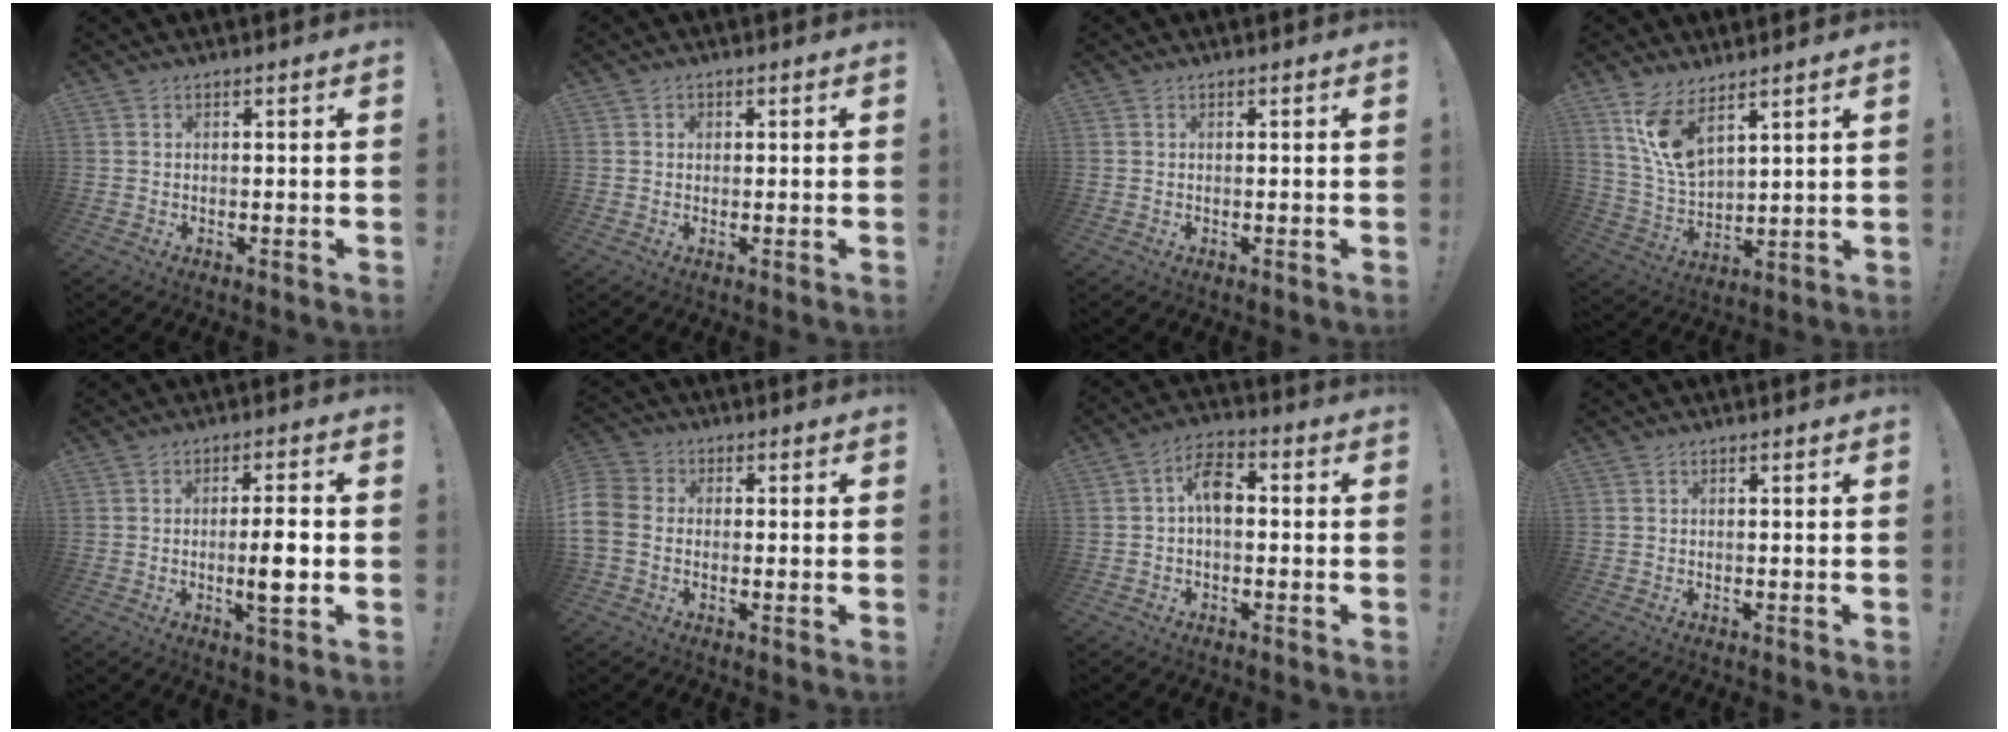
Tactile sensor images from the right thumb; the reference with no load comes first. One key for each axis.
{"total": 0.8, "fx": 0.2, "fy": 0.8, "fz": 0.2, "tx": 0.002, "ty": -0.001, "tz": 0.002}
{"total": 0.0}
{"total": 11.7, "fx": 7.8, "fy": 5.0, "fz": 7.1, "tx": -0.150, "ty": -0.040, "tz": 0.149}
{"total": 7.3, "fx": -1.0, "fy": 1.2, "fz": 7.2, "tx": -0.109, "ty": -0.004, "tz": -0.022}
{"total": 6.6, "fx": -1.2, "fy": 5.3, "fz": 3.8, "tx": -0.090, "ty": 0.013, "tz": -0.019}
{"total": 7.7, "fx": 0.0, "fy": 4.5, "fz": 6.3, "tx": -0.104, "ty": 0.011, "tz": -0.001}
{"total": 0.0}